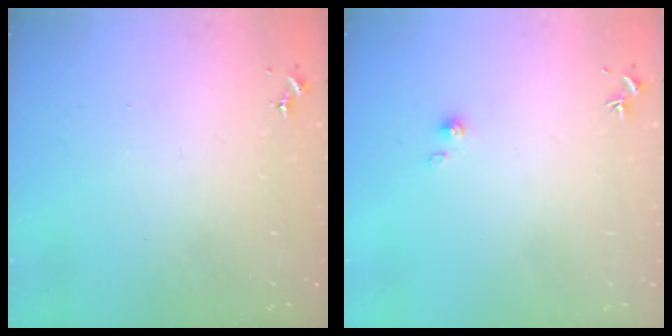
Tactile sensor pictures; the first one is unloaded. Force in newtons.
{"total": 2.8, "press": 2.8, "slide": 0.4}